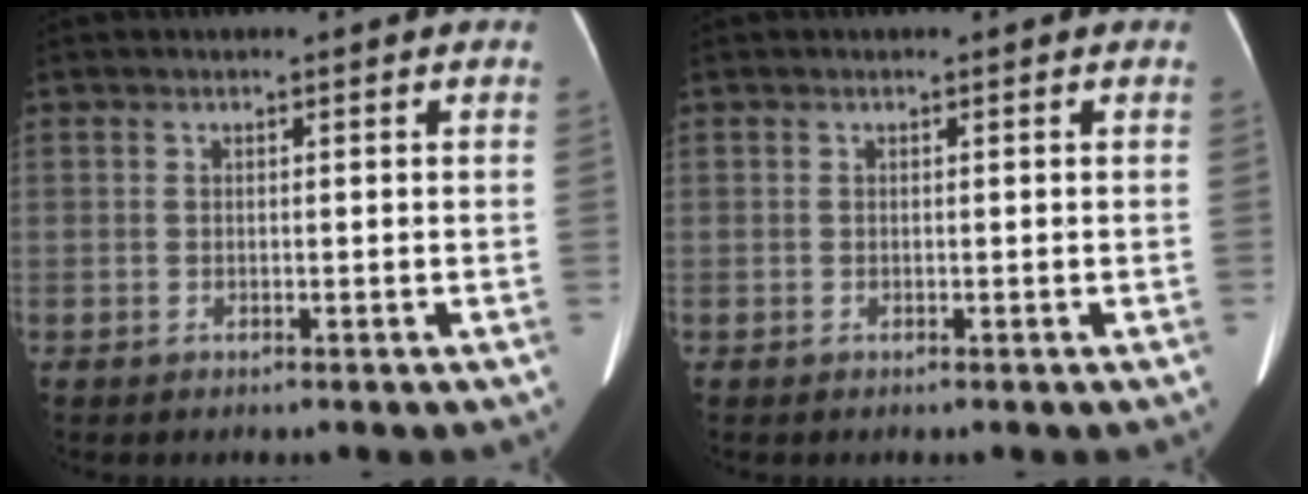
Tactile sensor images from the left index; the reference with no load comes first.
{"total": 0.0}